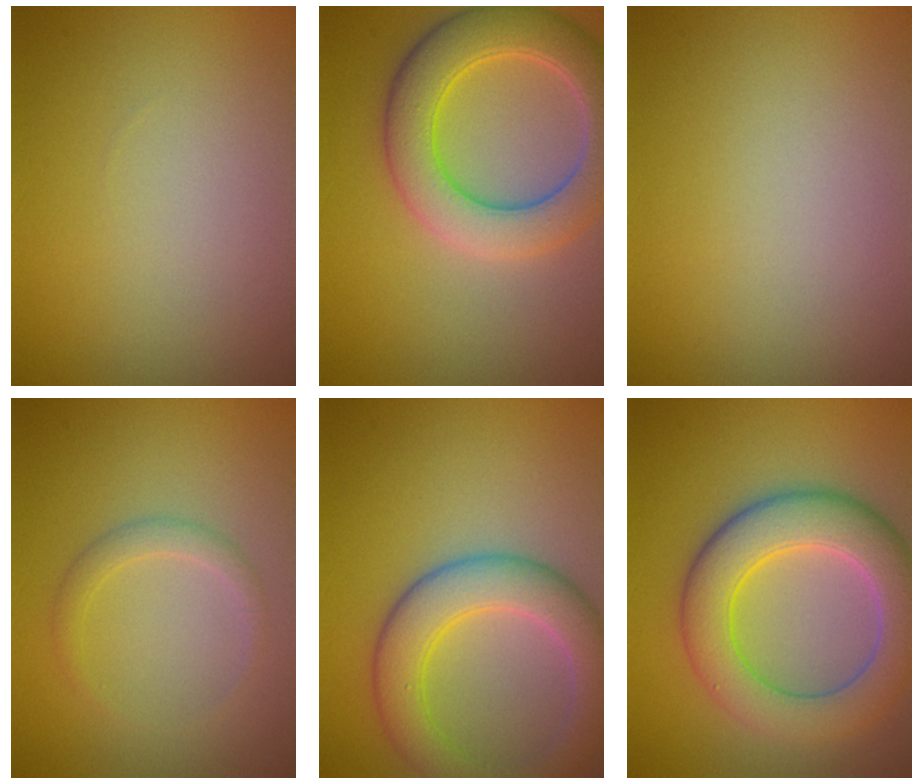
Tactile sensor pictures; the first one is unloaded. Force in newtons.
{"total": 7.0, "press": 7.0, "slide": 0.7}
{"total": 0.0}
{"total": 1.5, "press": 1.5, "slide": 0.2}
{"total": 6.1, "press": 6.1, "slide": 0.2}
{"total": 7.6, "press": 7.6, "slide": 0.4}